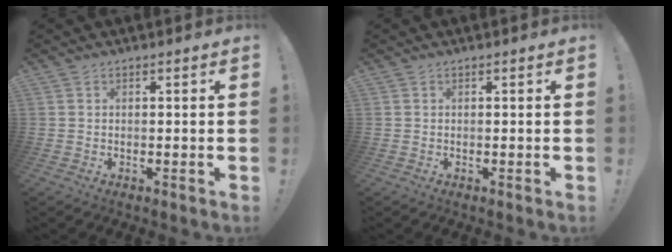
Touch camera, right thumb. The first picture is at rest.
{"total": 0.0}